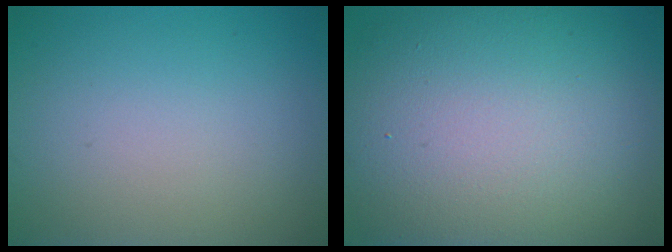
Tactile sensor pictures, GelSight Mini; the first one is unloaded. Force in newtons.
{"total": 16.0, "press": 16.0, "slide": 0.9}